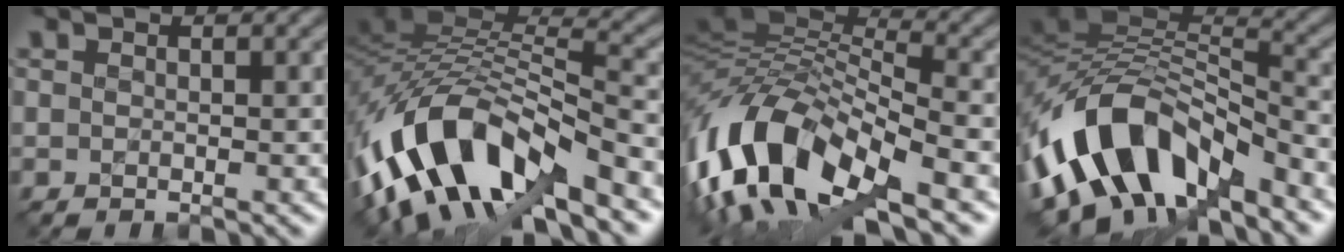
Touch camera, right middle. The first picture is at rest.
{"total": 13.5, "force": [-6.9, 6.2, 9.9], "torque": [-0.188, 0.019, -0.125]}
{"total": 13.7, "force": [-5.8, 6.1, 10.8], "torque": [-0.218, 0.015, -0.115]}
{"total": 11.7, "force": [-5.7, 6.3, 8.0], "torque": [-0.140, 0.021, -0.115]}